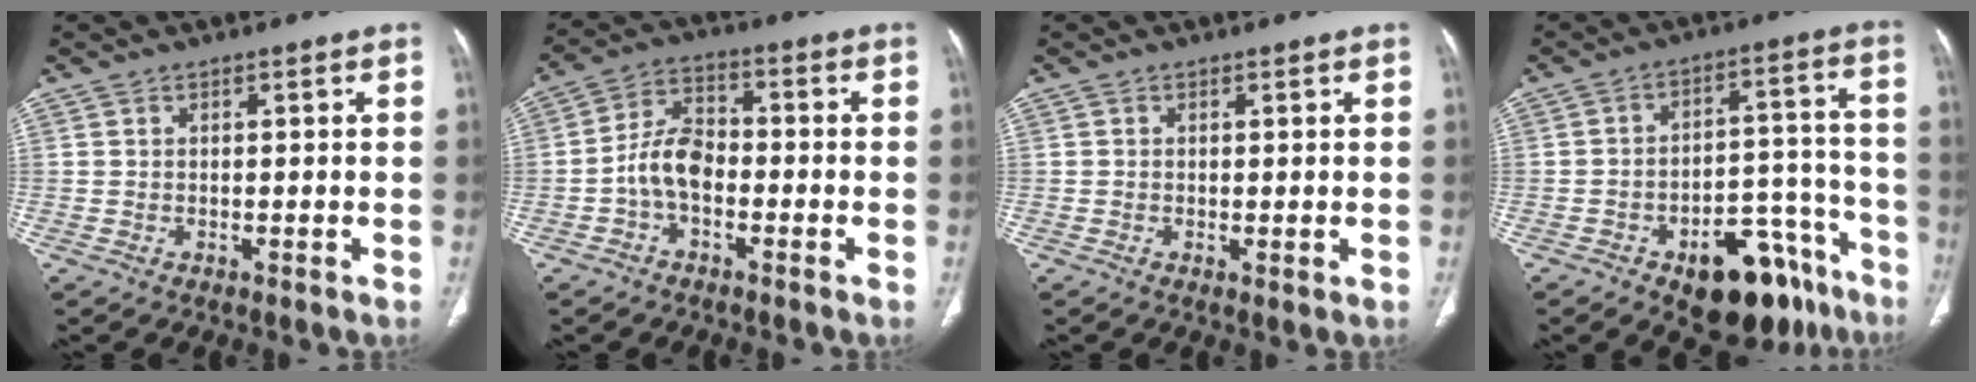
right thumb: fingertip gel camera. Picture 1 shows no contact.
{"total": 7.6, "force": [-2.2, 4.7, 5.6], "torque": [-0.099, 0.029, -0.052]}
{"total": 0.8, "force": [-0.1, 0.3, 0.8], "torque": [-0.019, -0.005, -0.001]}
{"total": 18.2, "force": [-10.9, 9.1, 11.3], "torque": [-0.092, 0.091, -0.148]}